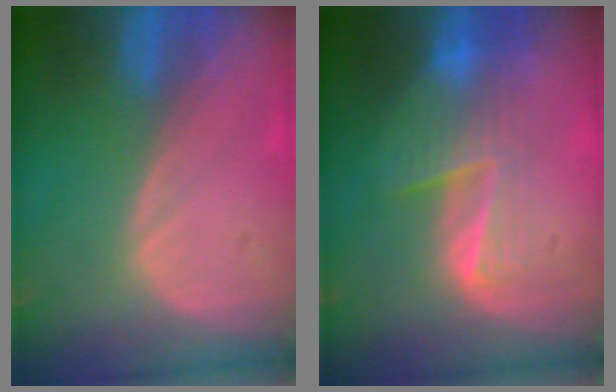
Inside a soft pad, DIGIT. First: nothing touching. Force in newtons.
{"total": 6.9, "press": 6.5, "slide": 2.3}